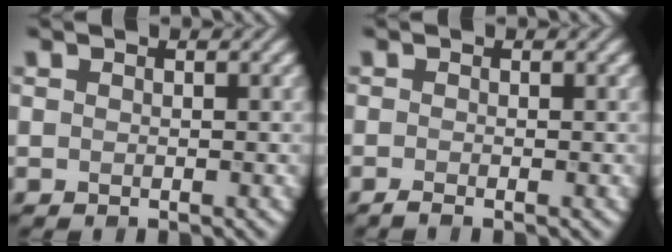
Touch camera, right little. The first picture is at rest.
{"total": 1.1, "force": [-0.6, 0.2, 0.9], "torque": [-0.012, -0.007, -0.016]}